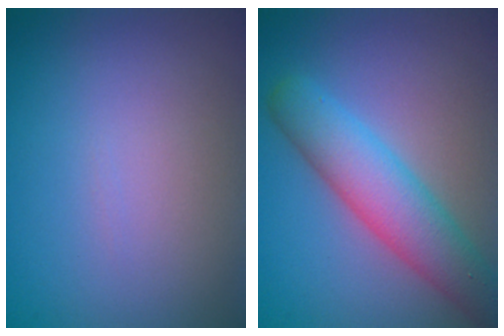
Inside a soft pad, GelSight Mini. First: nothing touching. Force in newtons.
{"total": 6.2, "press": 6.2, "slide": 0.3}